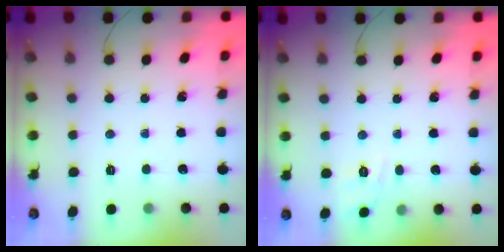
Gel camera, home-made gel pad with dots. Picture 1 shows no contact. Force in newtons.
{"total": 7.1, "press": 6.9, "slide": 1.8}